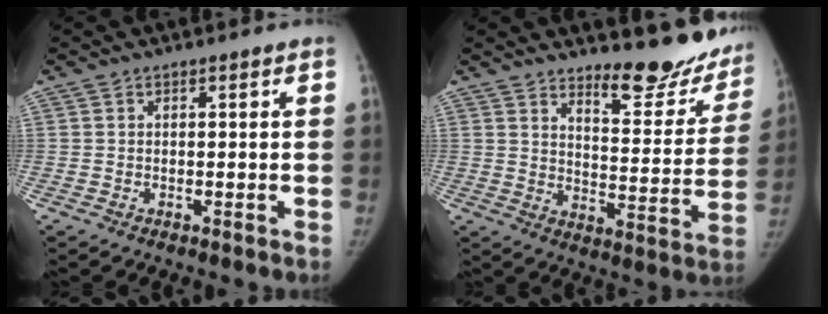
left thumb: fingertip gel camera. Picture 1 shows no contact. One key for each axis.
{"total": 16.1, "fx": 13.8, "fy": 5.0, "fz": 6.6, "tx": -0.038, "ty": -0.120, "tz": 0.177}